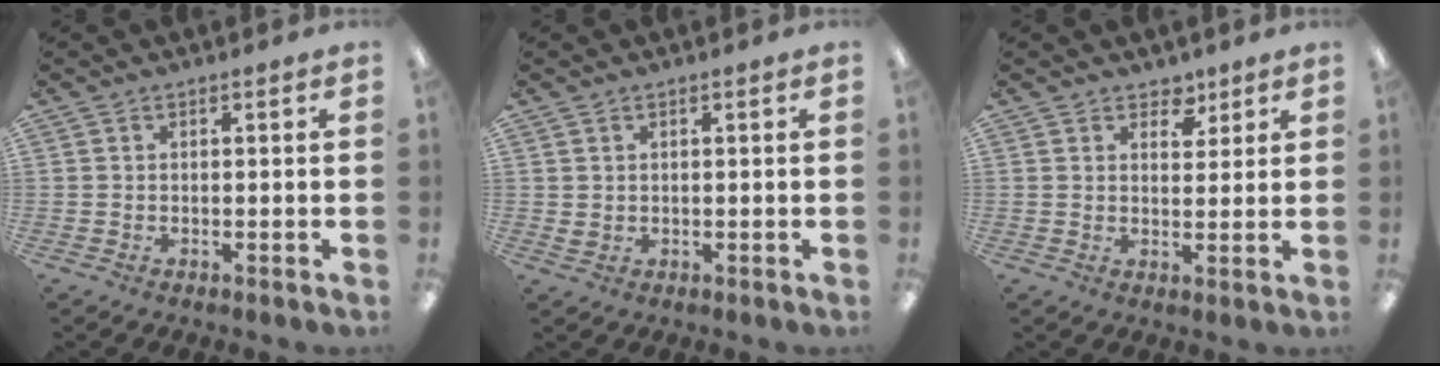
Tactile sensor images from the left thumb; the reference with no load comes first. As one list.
[{"total": 1.5, "force": [0.9, 1.1, 0.4], "torque": [-0.010, 0.003, 0.016]}, {"total": 4.6, "force": [3.4, 2.8, 1.3], "torque": [-0.004, -0.019, 0.057]}]